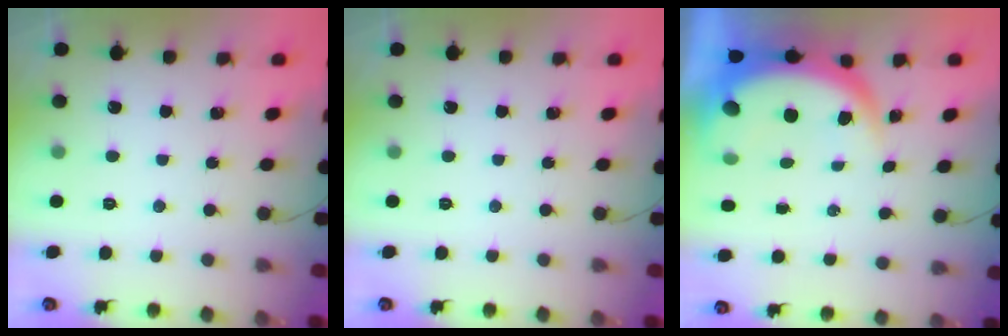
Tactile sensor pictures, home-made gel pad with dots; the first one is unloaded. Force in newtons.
{"total": 0.0}
{"total": 7.8, "press": 7.7, "slide": 1.0}